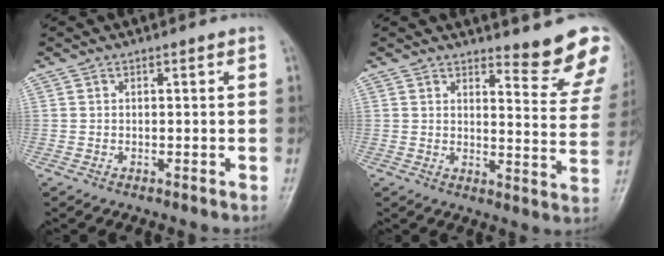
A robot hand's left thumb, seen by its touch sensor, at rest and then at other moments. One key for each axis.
{"total": 10.8, "fx": 9.6, "fy": 1.9, "fz": 4.5, "tx": -0.026, "ty": -0.096, "tz": 0.103}